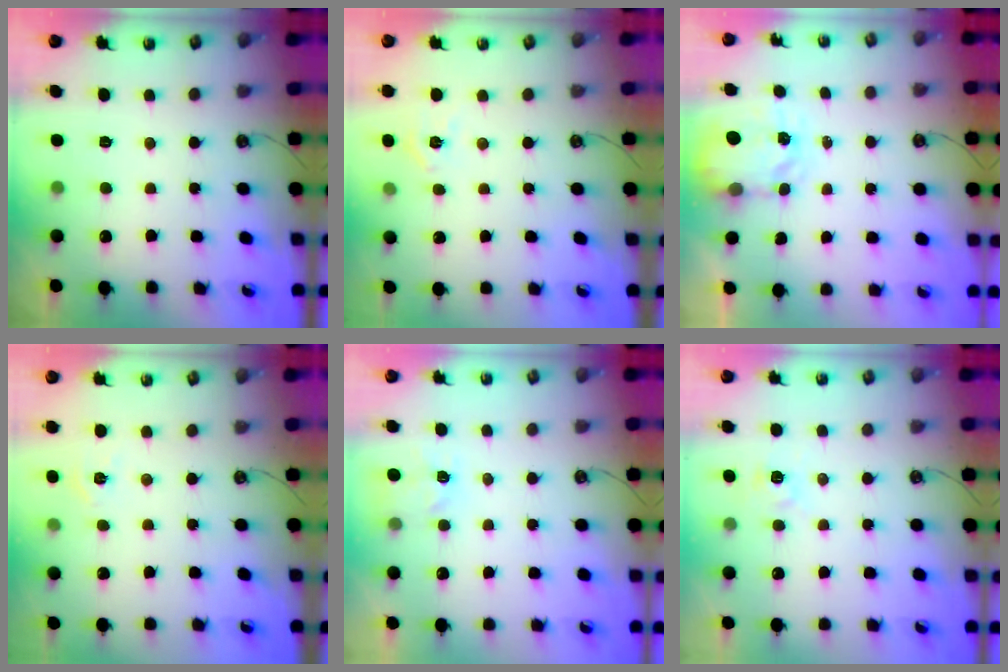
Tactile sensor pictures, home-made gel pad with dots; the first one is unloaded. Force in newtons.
{"total": 5.0, "press": 4.9, "slide": 0.5}
{"total": 3.7, "press": 3.7, "slide": 0.4}
{"total": 3.2, "press": 3.1, "slide": 0.5}
{"total": 2.9, "press": 2.8, "slide": 0.4}
{"total": 5.4, "press": 5.3, "slide": 0.5}